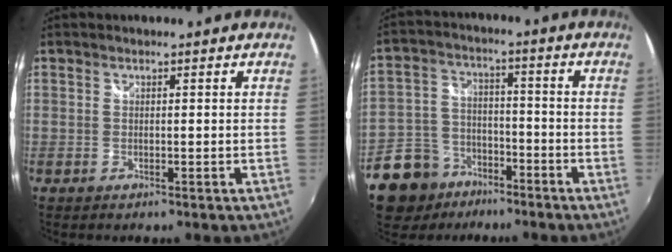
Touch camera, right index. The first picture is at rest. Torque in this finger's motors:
{"motor_torque": [-0.88, -0.83, -0.84, -0.21]}